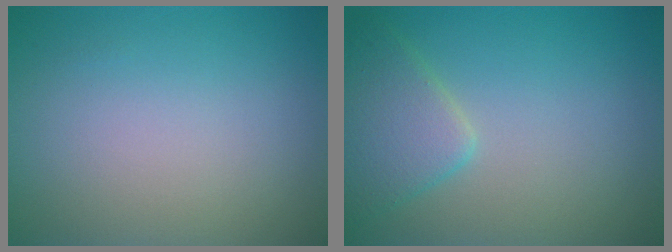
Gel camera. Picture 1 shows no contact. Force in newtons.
{"total": 3.6, "press": 3.6, "slide": 0.2}